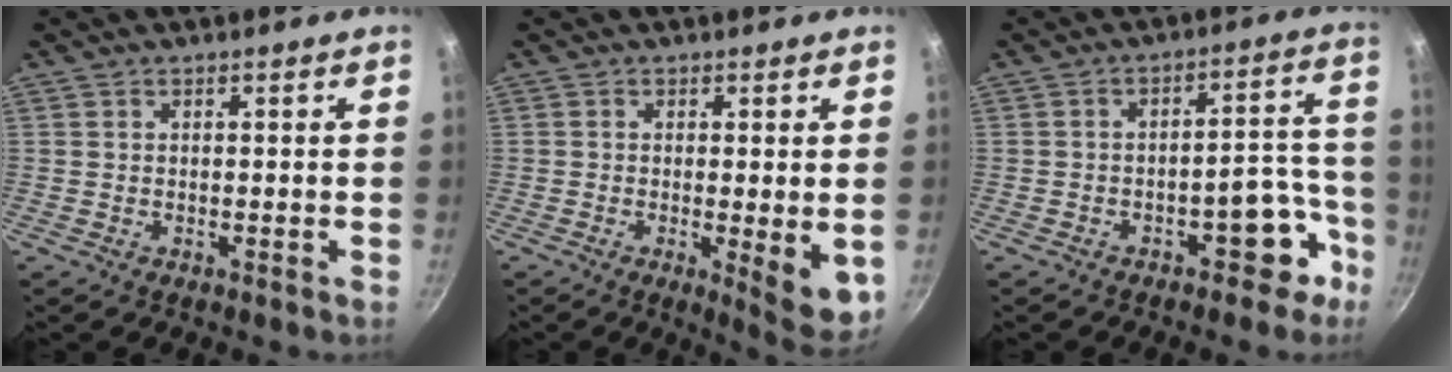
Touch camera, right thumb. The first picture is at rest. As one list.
[{"total": 7.6, "force": [-1.0, 1.7, 7.3], "torque": [-0.093, -0.014, -0.008]}, {"total": 8.7, "force": [-4.8, 4.5, 5.5], "torque": [-0.018, 0.074, -0.054]}]